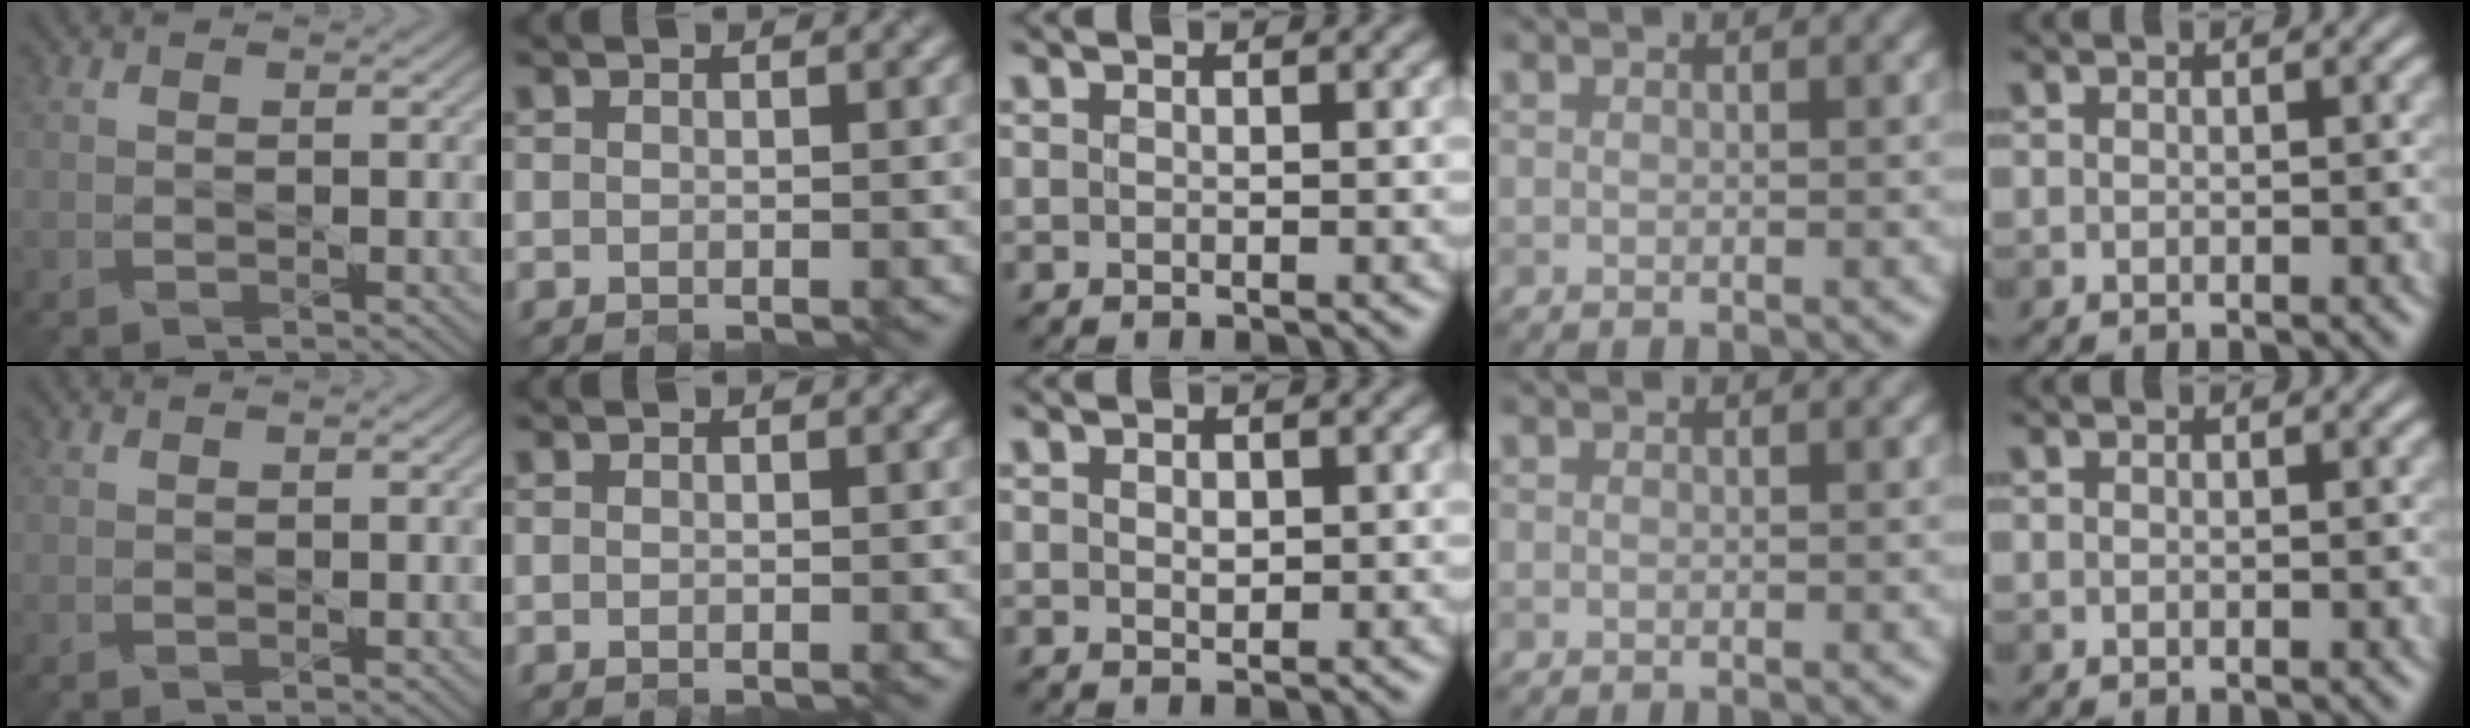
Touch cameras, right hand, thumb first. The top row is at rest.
{"middle": {"total": 0.8, "force": [0.1, 0.6, 0.5], "torque": [-0.009, -0.004, 0.005]}}